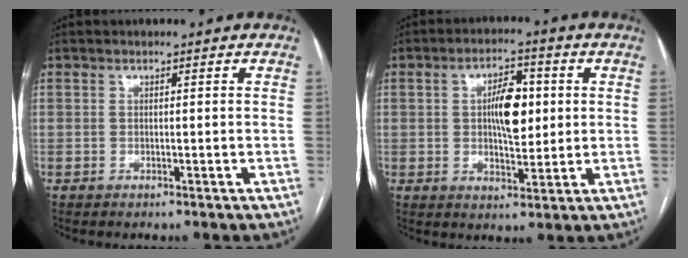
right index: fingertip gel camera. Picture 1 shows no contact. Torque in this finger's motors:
{"motor_torque": [0.30, 0.05, 0.21, 0.08]}